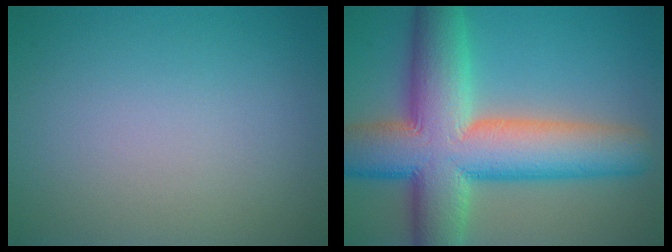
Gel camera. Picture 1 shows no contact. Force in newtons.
{"total": 13.5, "press": 13.5, "slide": 0.7}